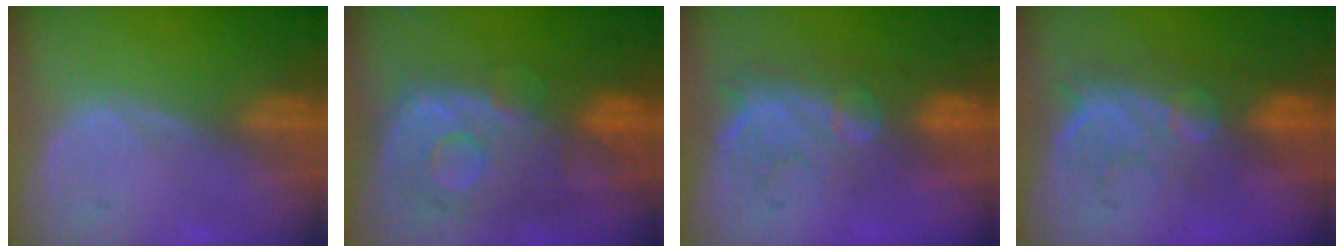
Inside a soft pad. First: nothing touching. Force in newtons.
{"total": 11.3, "press": 9.8, "slide": 5.7}
{"total": 7.8, "press": 7.7, "slide": 1.2}
{"total": 8.0, "press": 7.9, "slide": 1.6}